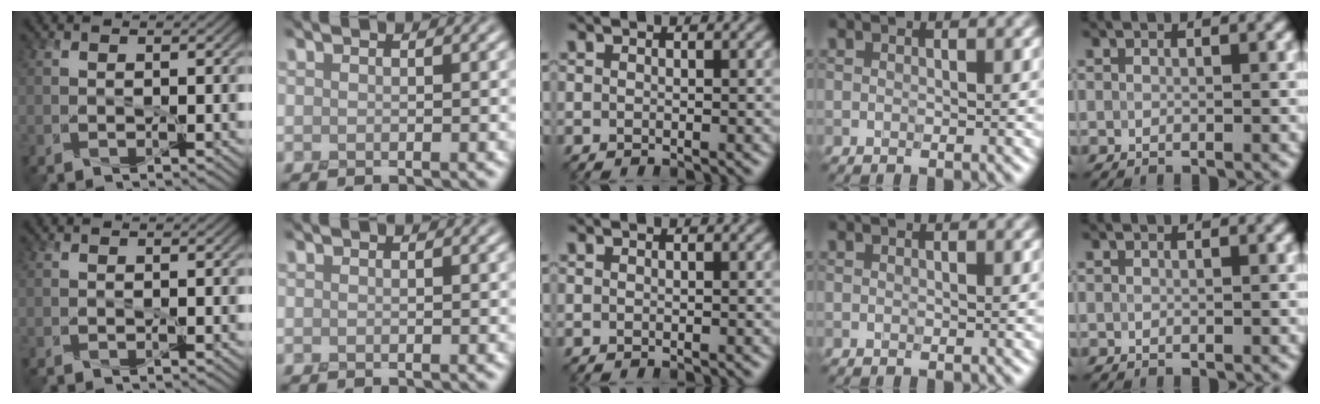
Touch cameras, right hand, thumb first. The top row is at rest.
{}